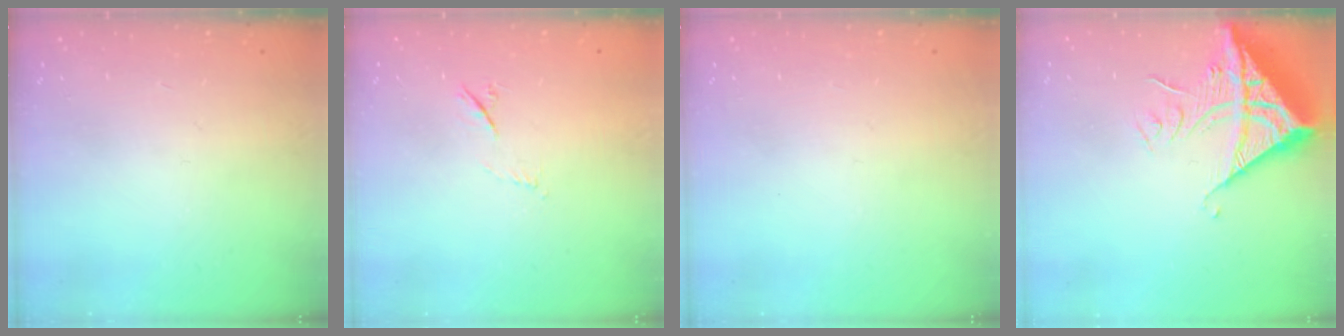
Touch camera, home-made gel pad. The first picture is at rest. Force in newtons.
{"total": 4.7, "press": 4.6, "slide": 1.2}
{"total": 0.0}
{"total": 15.7, "press": 15.6, "slide": 1.8}